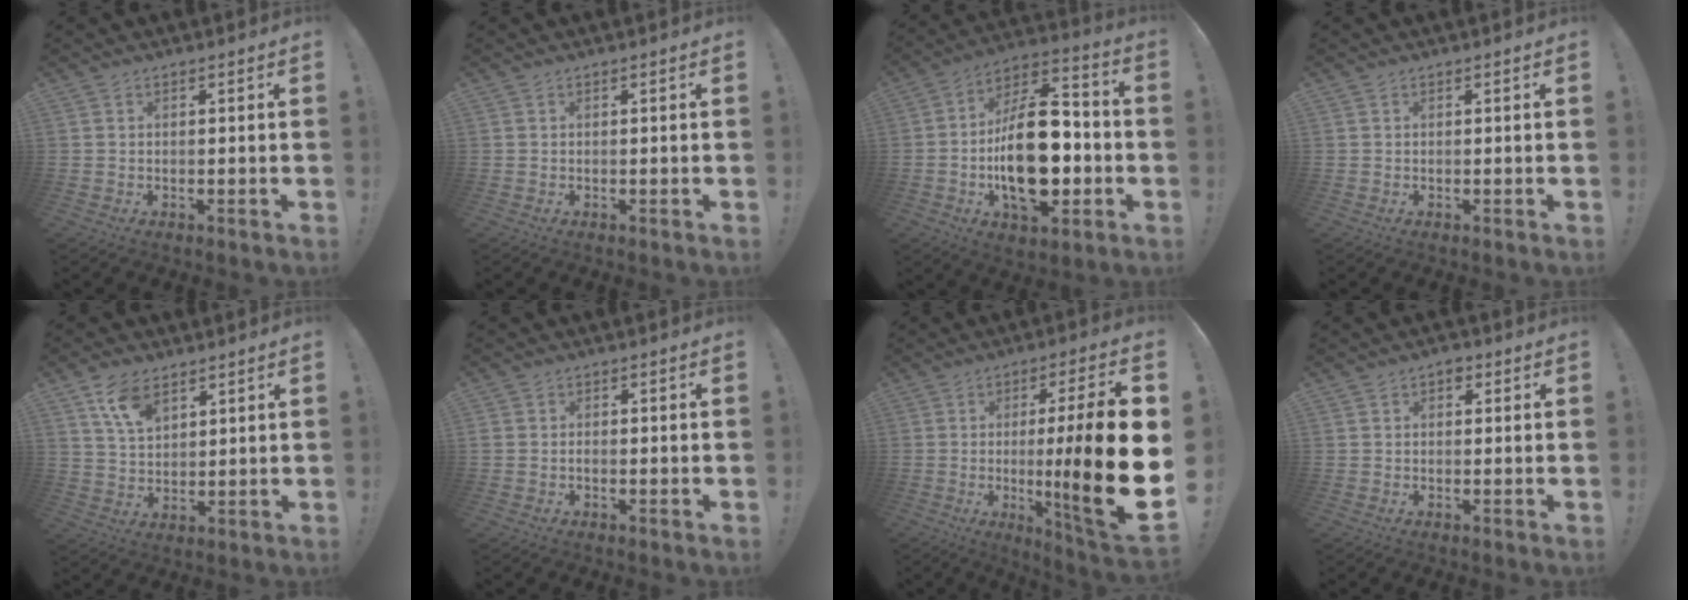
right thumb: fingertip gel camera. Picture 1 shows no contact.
{"total": 0.0}
{"total": 24.8, "force": [-4.0, 13.2, 20.6], "torque": [-0.355, 0.024, -0.056]}
{"total": 0.0}
{"total": 9.0, "force": [5.7, 5.0, 4.9], "torque": [-0.089, -0.020, 0.109]}
{"total": 0.9, "force": [-0.7, 0.6, 0.1], "torque": [-0.006, 0.004, -0.012]}
{"total": 22.8, "force": [-2.4, 1.5, 22.6], "torque": [-0.374, -0.011, -0.042]}
{"total": 2.3, "force": [0.8, 1.7, 1.4], "torque": [-0.012, 0.000, 0.011]}